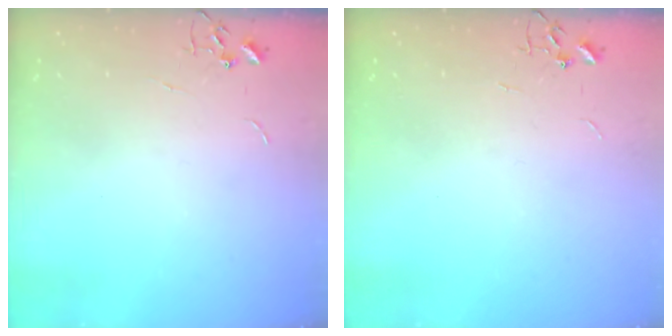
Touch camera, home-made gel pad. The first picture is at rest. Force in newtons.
{"total": 0.0}